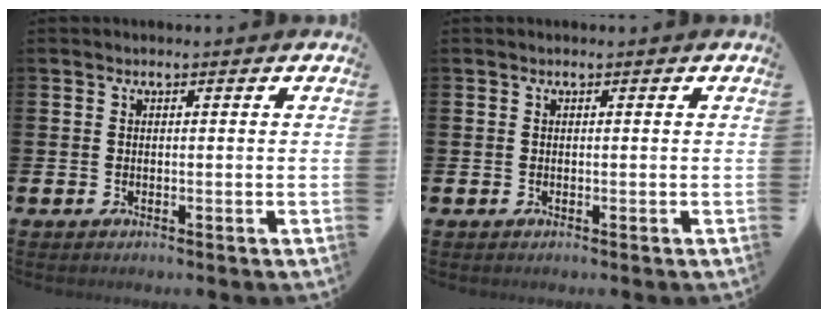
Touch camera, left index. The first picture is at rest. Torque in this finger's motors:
{"motor_torque": [-0.02, 0.01, 0.00, 0.00]}